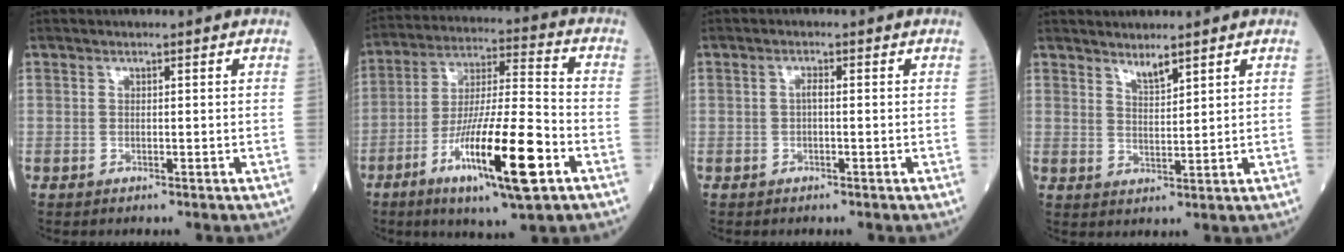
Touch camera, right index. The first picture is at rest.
{"total": 17.1, "force": [-7.5, 1.5, 15.3], "torque": [-0.283, -0.021, -0.128]}
{"total": 0.9, "force": [-0.2, 0.3, 0.8], "torque": [-0.016, 0.003, -0.006]}
{"total": 2.5, "force": [2.2, 0.1, 1.2], "torque": [-0.026, -0.010, 0.046]}